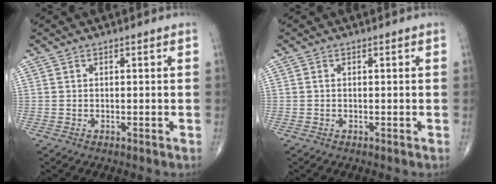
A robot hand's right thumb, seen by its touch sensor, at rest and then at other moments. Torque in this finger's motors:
{"motor_torque": [0.21, 0.36, 0.26, 0.07, -0.01]}